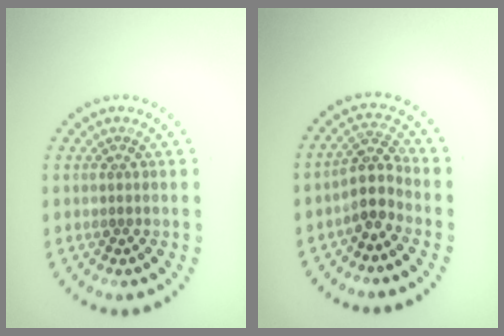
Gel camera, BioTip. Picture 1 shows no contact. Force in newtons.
{"total": 2.8, "press": 2.3, "slide": 1.6}